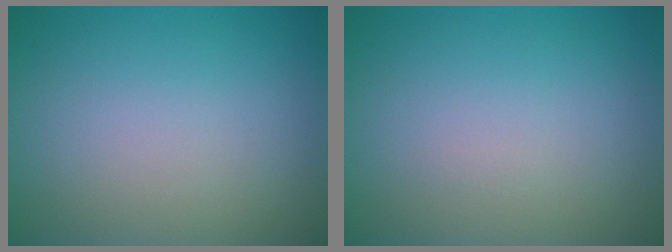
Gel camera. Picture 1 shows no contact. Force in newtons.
{"total": 0.0}